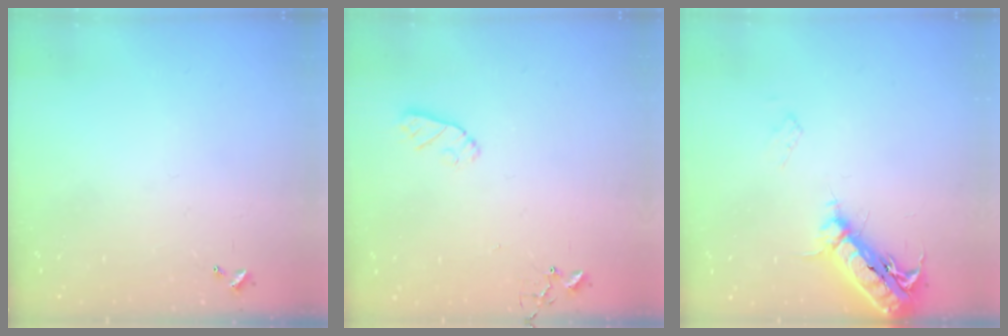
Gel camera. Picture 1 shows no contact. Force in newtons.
{"total": 6.0, "press": 6.0, "slide": 0.3}
{"total": 17.6, "press": 17.3, "slide": 3.5}